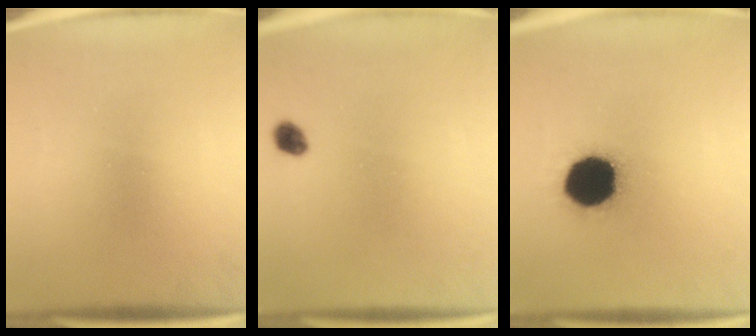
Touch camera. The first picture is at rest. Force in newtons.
{"total": 2.0}
{"total": 19.8}